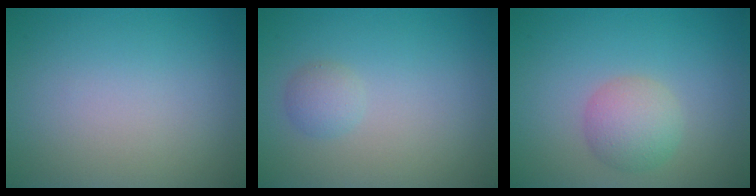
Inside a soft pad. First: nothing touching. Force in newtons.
{"total": 1.3, "press": 1.3, "slide": 0.2}
{"total": 3.1, "press": 3.1, "slide": 0.1}